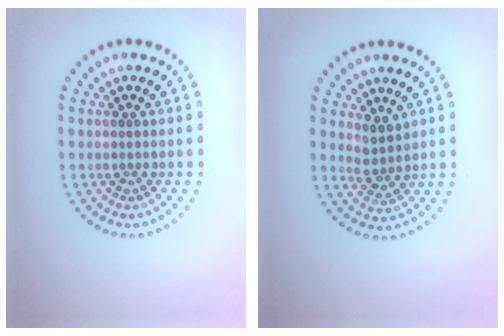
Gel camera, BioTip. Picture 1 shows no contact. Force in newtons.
{"total": 1.9, "press": 1.6, "slide": 1.1}